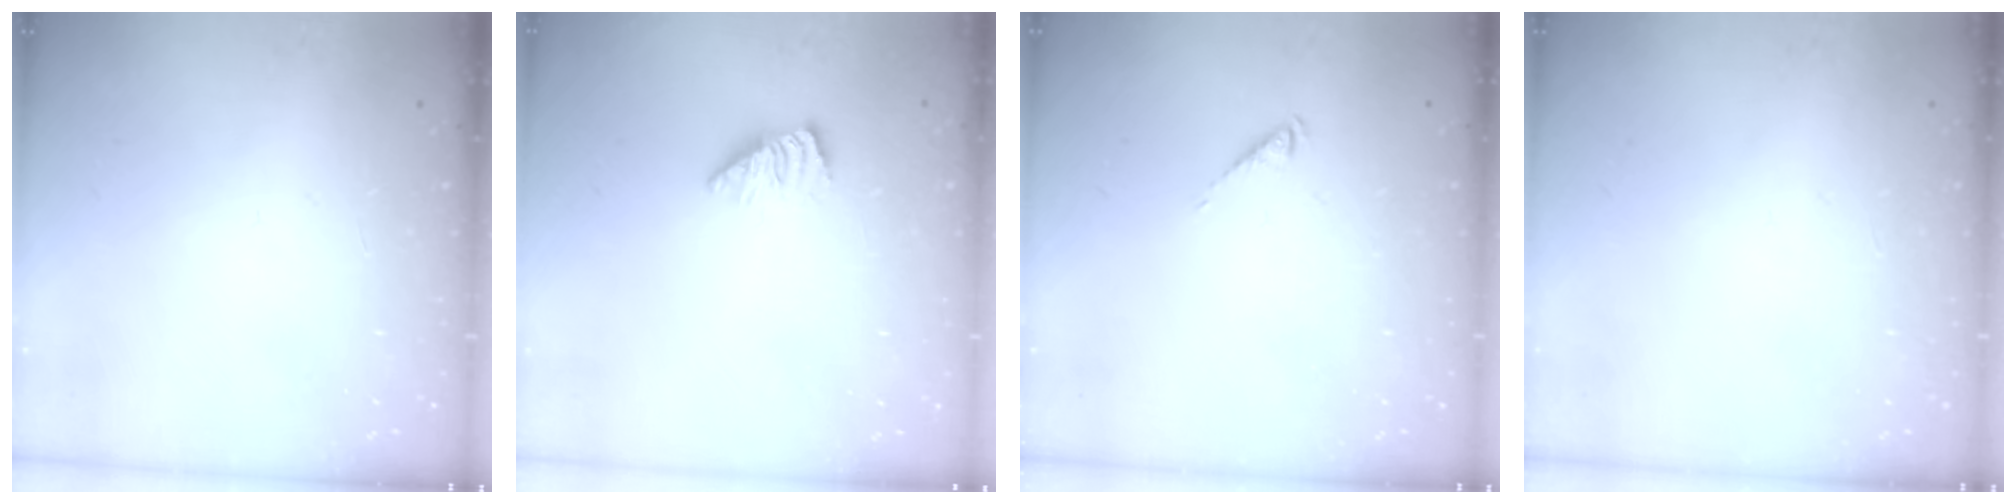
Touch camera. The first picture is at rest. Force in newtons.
{"total": 1.2, "press": 1.1, "slide": 0.4}
{"total": 0.7, "press": 0.7, "slide": 0.0}
{"total": 0.0}